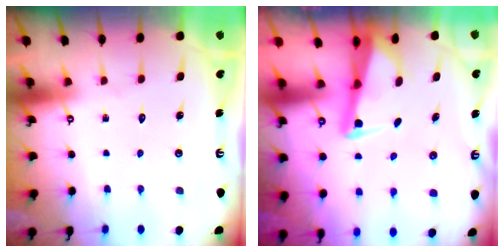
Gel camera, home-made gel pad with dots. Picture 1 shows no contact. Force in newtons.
{"total": 2.3, "press": 2.3, "slide": 0.2}